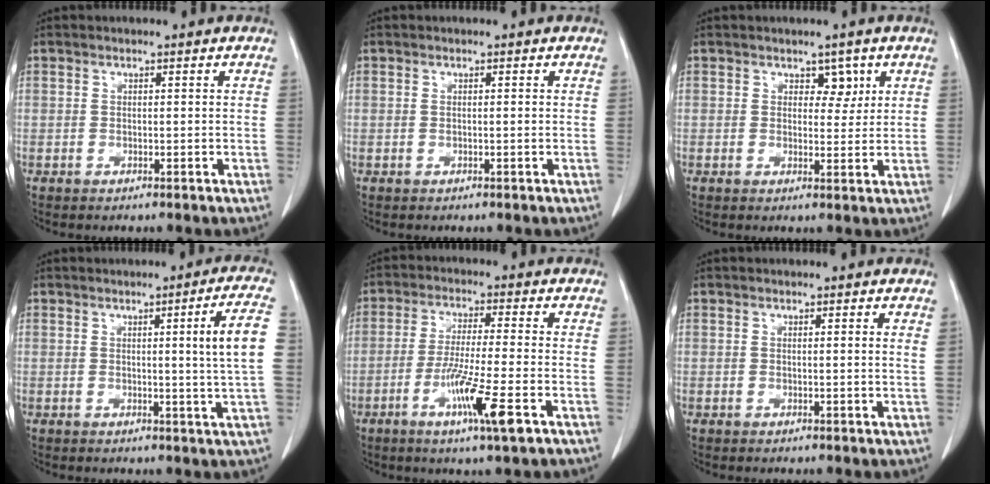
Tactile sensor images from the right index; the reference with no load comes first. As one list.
[{"total": 0.5, "force": [0.0, 0.1, 0.5], "torque": [-0.012, 0.000, 0.003]}, {"total": 2.7, "force": [1.4, 1.6, 1.6], "torque": [-0.010, 0.000, 0.020]}, {"total": 7.1, "force": [0.7, -1.6, 6.9], "torque": [-0.096, -0.009, 0.013]}, {"total": 9.5, "force": [-4.2, -0.5, 8.5], "torque": [-0.156, -0.022, -0.076]}, {"total": 0.9, "force": [0.5, -0.2, 0.7], "torque": [-0.012, -0.001, 0.005]}]